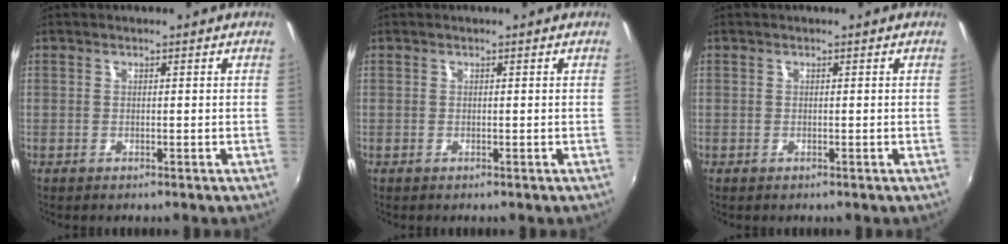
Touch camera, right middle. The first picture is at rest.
{"total": 0.0}
{"total": 0.0}